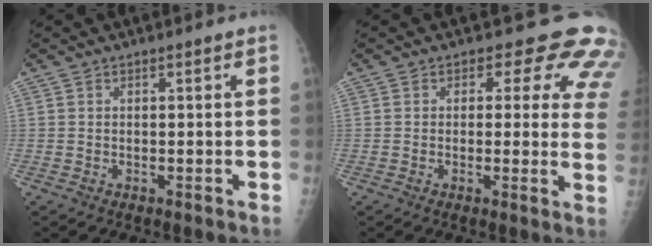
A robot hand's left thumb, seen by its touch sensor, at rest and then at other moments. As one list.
[{"total": 11.3, "force": [8.0, 6.0, 5.1], "torque": [0.004, -0.031, 0.057]}]